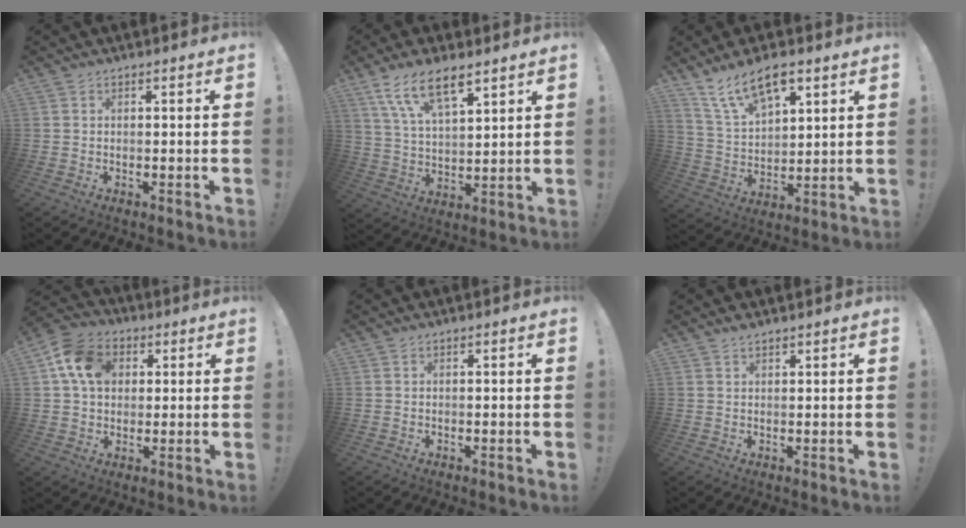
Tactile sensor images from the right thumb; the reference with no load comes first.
{"total": 12.8, "force": [8.5, 4.8, 8.3], "torque": [-0.144, -0.038, 0.153]}
{"total": 12.9, "force": [8.5, 6.0, 7.6], "torque": [-0.133, -0.041, 0.156]}
{"total": 12.6, "force": [3.8, 9.8, 7.0], "torque": [-0.114, -0.002, 0.075]}
{"total": 0.0}
{"total": 1.6, "force": [1.5, 0.3, 0.5], "torque": [-0.002, -0.009, 0.026]}